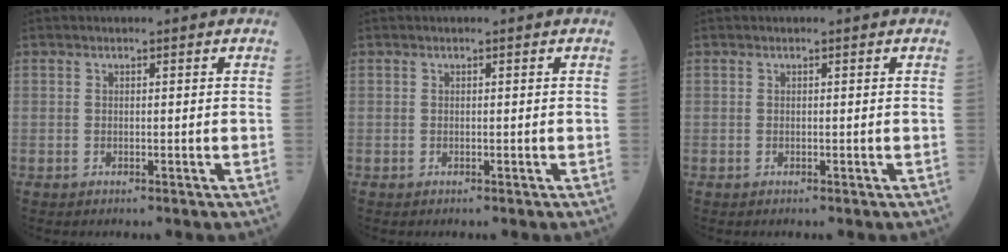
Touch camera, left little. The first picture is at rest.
{"total": 0.0}
{"total": 0.0}